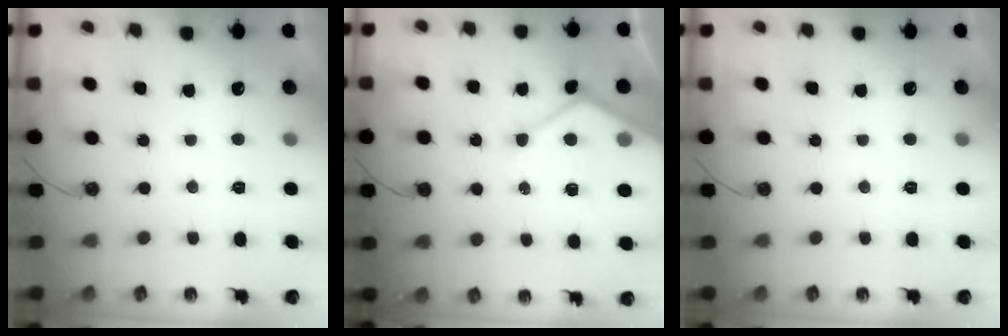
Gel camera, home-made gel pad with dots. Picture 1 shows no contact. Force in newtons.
{"total": 11.9, "press": 11.8, "slide": 1.0}
{"total": 0.0}